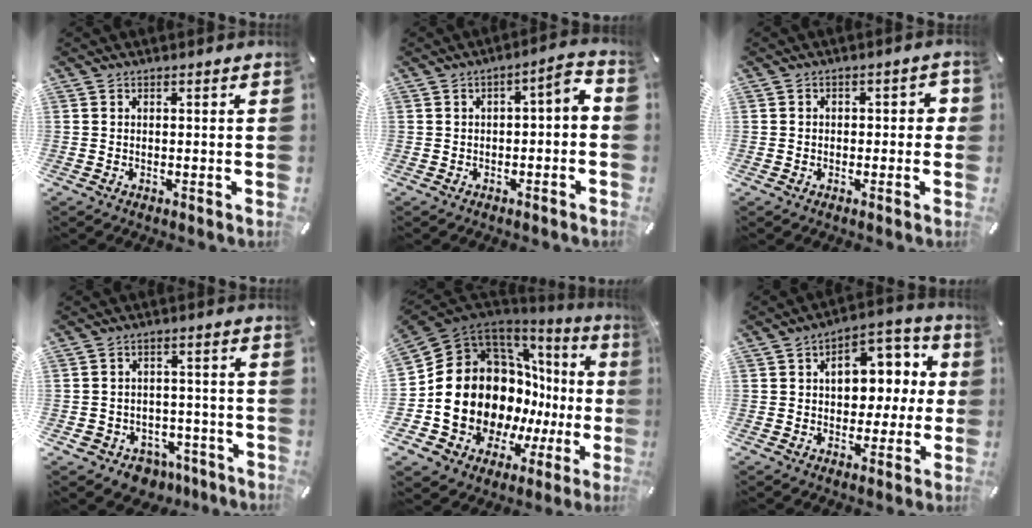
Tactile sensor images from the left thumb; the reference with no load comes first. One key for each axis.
{"total": 4.2, "fx": -2.4, "fy": 1.8, "fz": 3.0, "tx": -0.050, "ty": 0.021, "tz": -0.047}
{"total": 2.8, "fx": -1.2, "fy": 2.0, "fz": 1.5, "tx": -0.020, "ty": 0.009, "tz": -0.027}
{"total": 5.8, "fx": -3.3, "fy": 4.6, "fz": 1.1, "tx": -0.024, "ty": 0.024, "tz": -0.060}
{"total": 22.2, "fx": -1.5, "fy": 17.2, "fz": 14.0, "tx": -0.232, "ty": -0.047, "tz": 0.011}
{"total": 11.5, "fx": 1.3, "fy": 8.5, "fz": 7.6, "tx": -0.096, "ty": -0.002, "tz": 0.021}